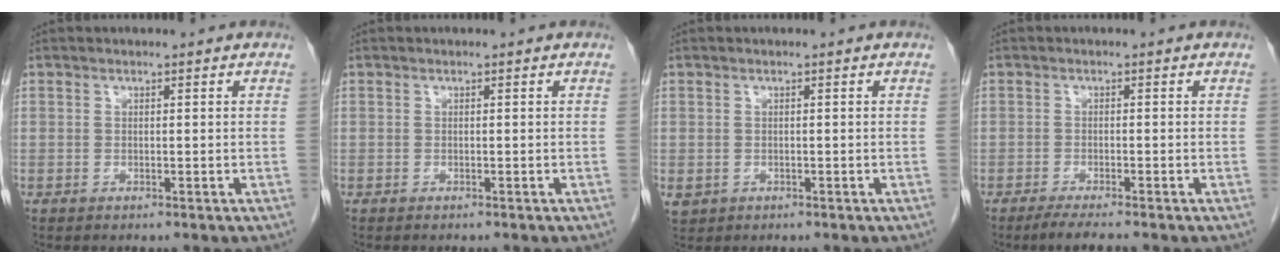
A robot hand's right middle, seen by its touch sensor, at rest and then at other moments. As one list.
[{"total": 0.8, "force": [-0.7, 0.2, 0.3], "torque": [-0.008, -0.002, -0.008]}, {"total": 1.6, "force": [-0.3, 1.5, 0.6], "torque": [-0.014, 0.001, 0.007]}, {"total": 3.4, "force": [-2.8, -0.1, 2.0], "torque": [-0.040, -0.010, -0.048]}]